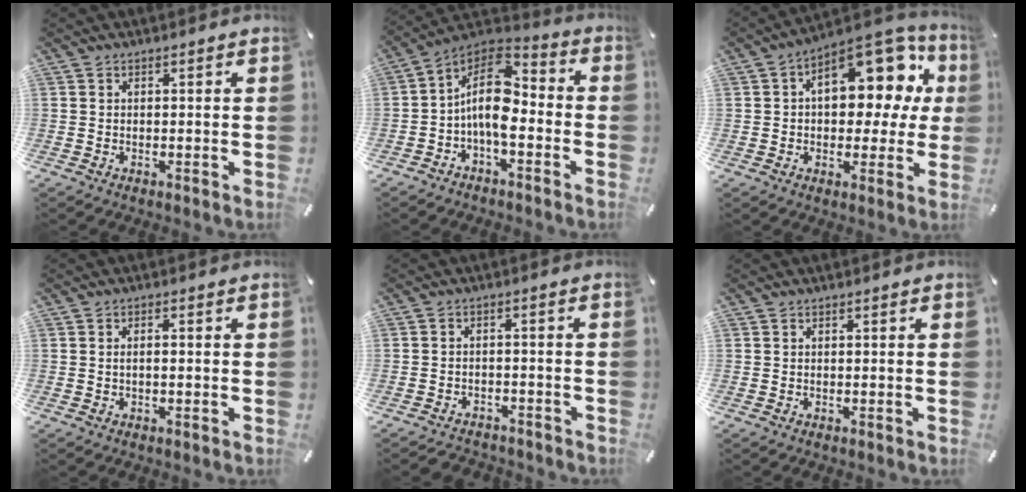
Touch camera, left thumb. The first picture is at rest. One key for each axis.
{"total": 12.7, "fx": -2.1, "fy": 7.5, "fz": 10.1, "tx": -0.200, "ty": 0.005, "tz": -0.041}
{"total": 18.1, "fx": 6.4, "fy": 10.3, "fz": 13.4, "tx": -0.164, "ty": -0.045, "tz": 0.107}
{"total": 1.2, "fx": -0.2, "fy": 0.3, "fz": 1.1, "tx": -0.021, "ty": 0.001, "tz": -0.005}
{"total": 3.0, "fx": -2.6, "fy": 1.4, "fz": 0.4, "tx": -0.016, "ty": 0.013, "tz": -0.054}
{"total": 0.0}